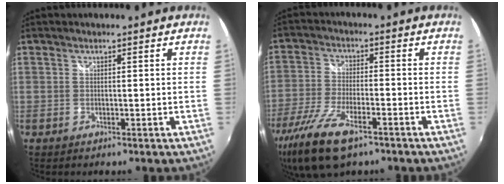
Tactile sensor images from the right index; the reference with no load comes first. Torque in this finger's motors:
{"motor_torque": [1.26, -0.88, 0.56, 0.11]}